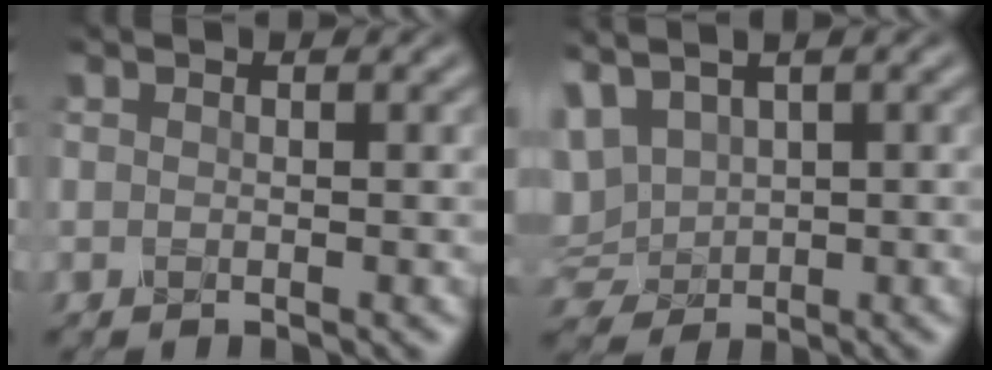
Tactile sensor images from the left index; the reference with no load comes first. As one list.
[{"total": 5.4, "force": [2.5, 3.3, 3.5], "torque": [-0.106, 0.009, 0.059]}]